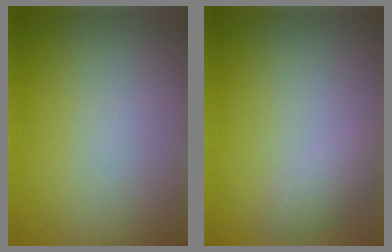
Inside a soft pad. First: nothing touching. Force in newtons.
{"total": 1.5, "press": 1.5, "slide": 0.1}